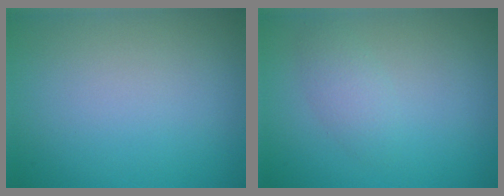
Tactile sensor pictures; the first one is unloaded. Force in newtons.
{"total": 1.7, "press": 1.7, "slide": 0.1}